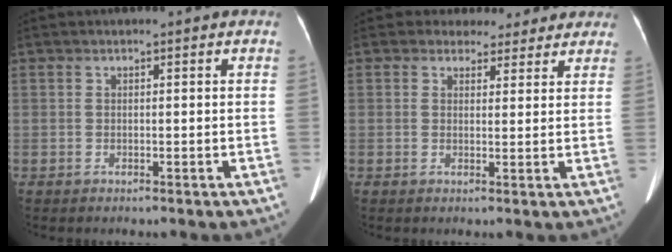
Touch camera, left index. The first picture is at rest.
{"total": 6.6, "force": [5.7, 3.4, 0.2], "torque": [0.025, -0.006, 0.054]}